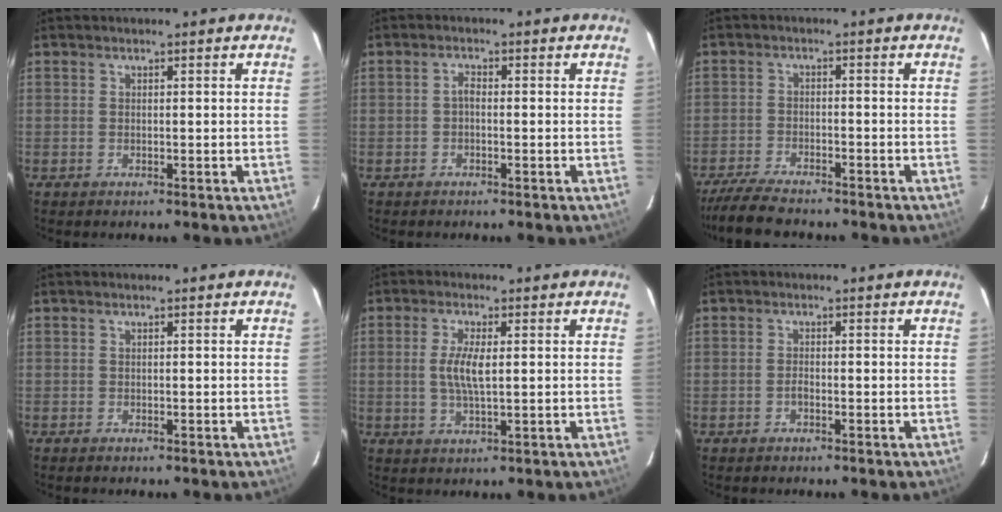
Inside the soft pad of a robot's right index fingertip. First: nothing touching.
{"total": 1.2, "force": [-0.5, 0.5, 0.9], "torque": [-0.018, 0.006, -0.010]}
{"total": 9.0, "force": [-8.0, 1.6, 3.7], "torque": [-0.101, -0.022, -0.140]}
{"total": 0.0}
{"total": 5.2, "force": [0.4, 1.4, 5.0], "torque": [-0.099, -0.001, 0.007]}
{"total": 1.1, "force": [-0.6, 0.5, 0.7], "torque": [-0.016, 0.003, -0.012]}